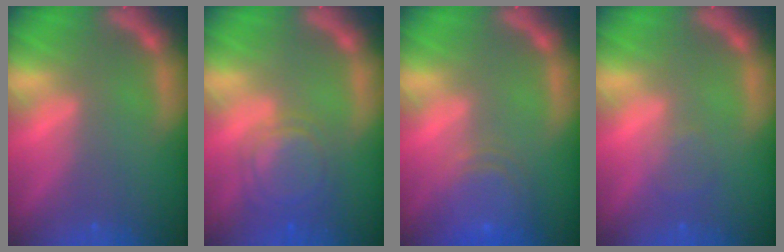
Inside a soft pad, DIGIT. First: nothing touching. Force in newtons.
{"total": 5.6}
{"total": 6.1}
{"total": 1.5}